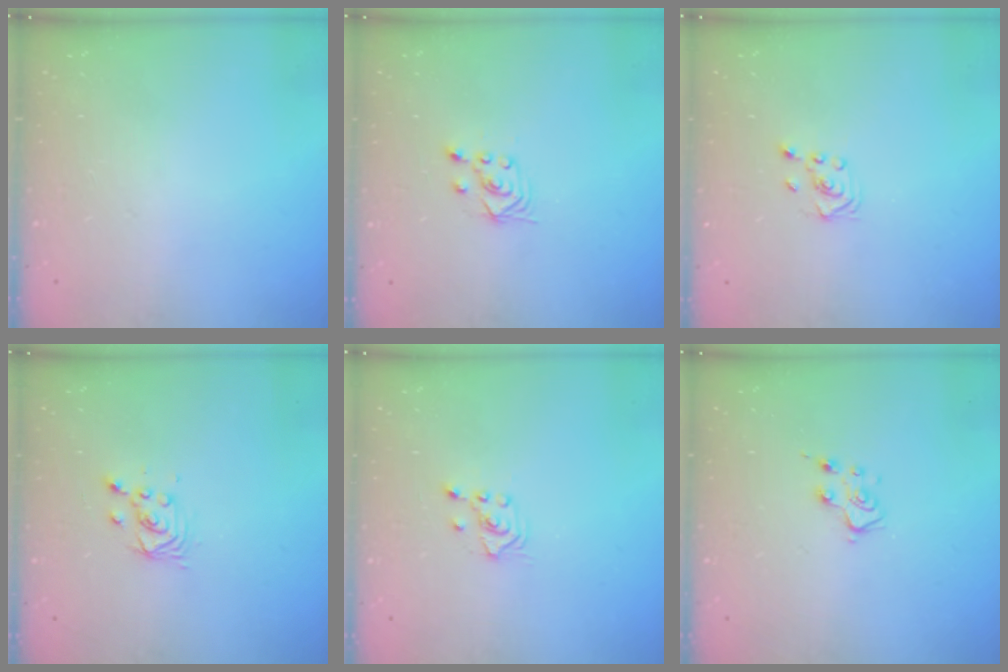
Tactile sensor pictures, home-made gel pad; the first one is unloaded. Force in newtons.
{"total": 2.8, "press": 2.4, "slide": 1.4}
{"total": 2.3, "press": 2.2, "slide": 0.7}
{"total": 2.9, "press": 2.9, "slide": 0.1}
{"total": 2.5, "press": 2.4, "slide": 0.9}
{"total": 6.2, "press": 6.1, "slide": 0.8}